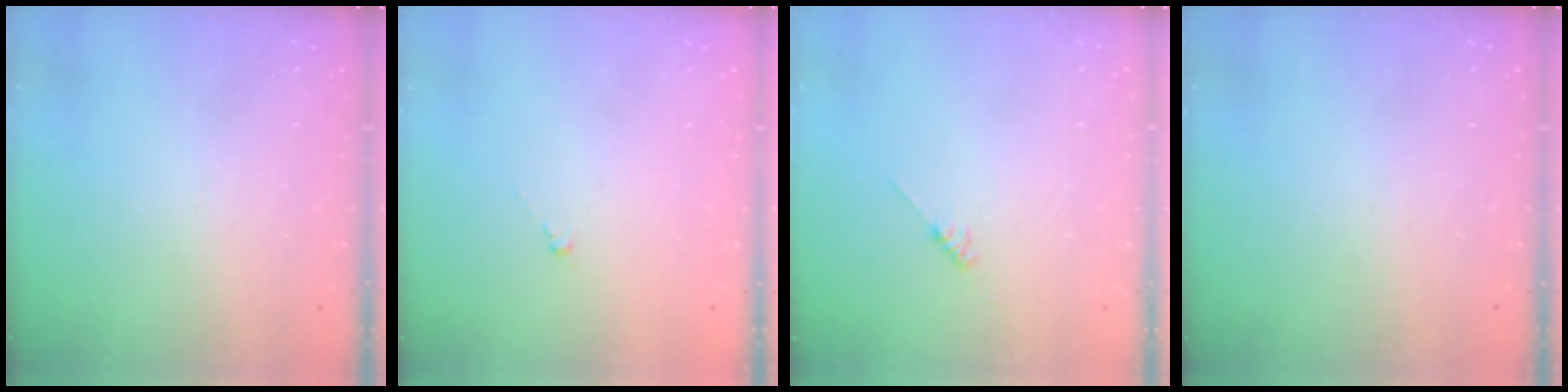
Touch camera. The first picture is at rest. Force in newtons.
{"total": 0.6, "press": 0.4, "slide": 0.4}
{"total": 1.8, "press": 1.7, "slide": 0.3}
{"total": 0.0}